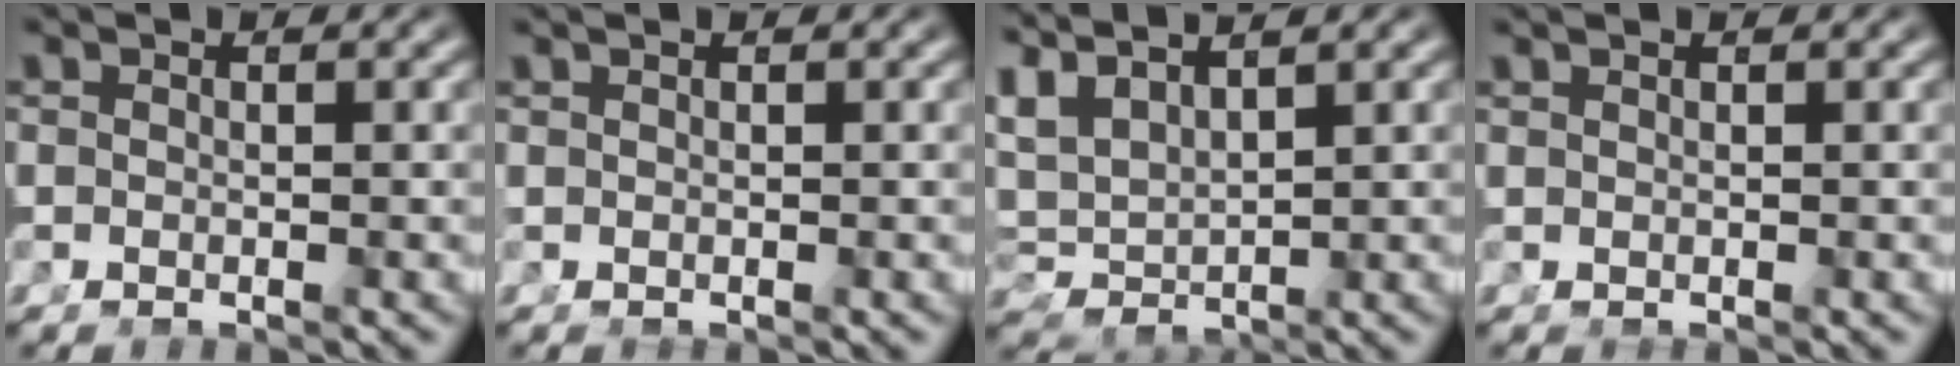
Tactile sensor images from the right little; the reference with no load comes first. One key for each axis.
{"total": 0.7, "fx": 0.6, "fy": -0.4, "fz": 0.2, "tx": 0.005, "ty": 0.004, "tz": 0.014}
{"total": 7.3, "fx": 2.0, "fy": 5.7, "fz": 4.2, "tx": -0.117, "ty": -0.008, "tz": 0.033}
{"total": 1.2, "fx": 0.7, "fy": -1.0, "fz": 0.0, "tx": 0.017, "ty": 0.006, "tz": 0.018}